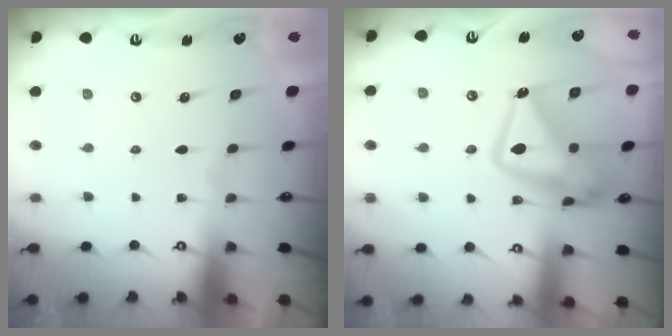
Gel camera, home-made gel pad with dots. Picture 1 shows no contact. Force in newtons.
{"total": 16.1, "press": 16.0, "slide": 1.5}